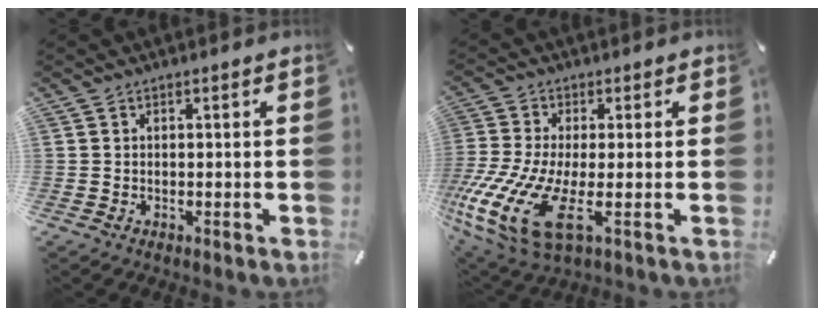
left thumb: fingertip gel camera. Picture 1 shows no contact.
{"total": 15.6, "force": [-3.0, 6.4, 13.9], "torque": [-0.307, -0.020, -0.043]}